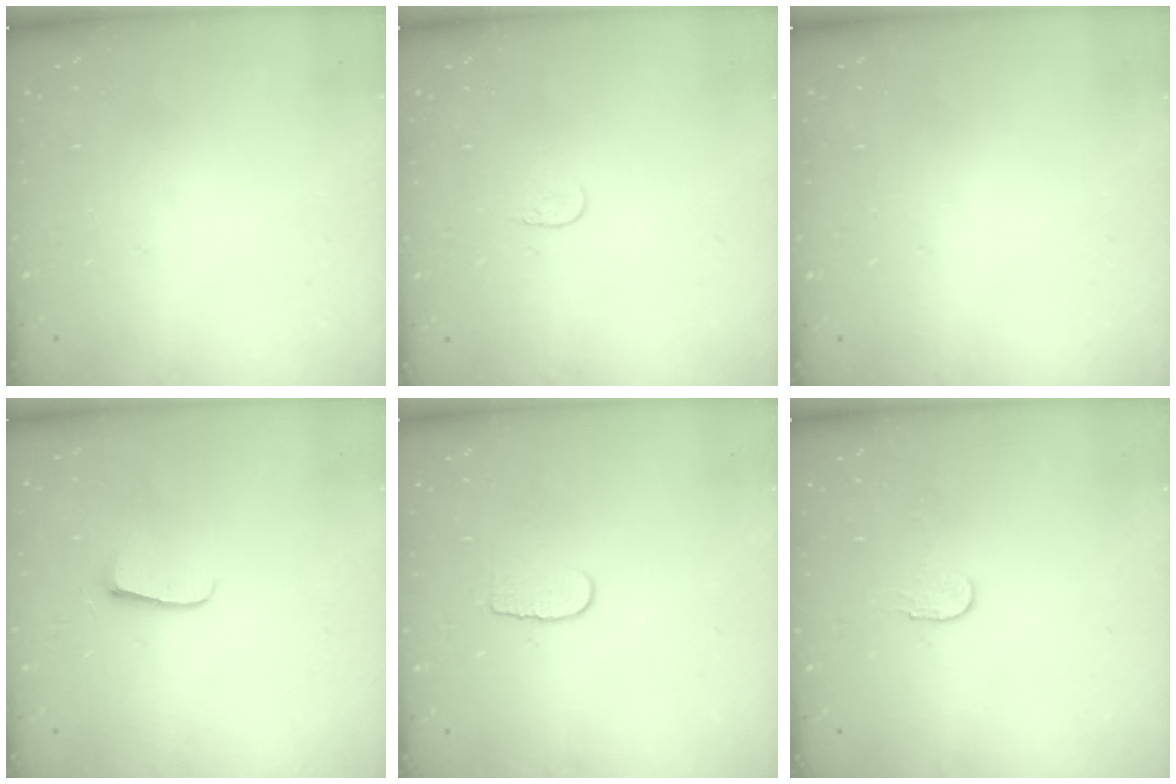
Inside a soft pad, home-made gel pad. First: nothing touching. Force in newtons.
{"total": 3.7, "press": 3.6, "slide": 0.3}
{"total": 0.6, "press": 0.6, "slide": 0.2}
{"total": 5.4, "press": 5.4, "slide": 0.5}
{"total": 5.7, "press": 5.6, "slide": 0.5}
{"total": 2.9, "press": 2.9, "slide": 0.3}